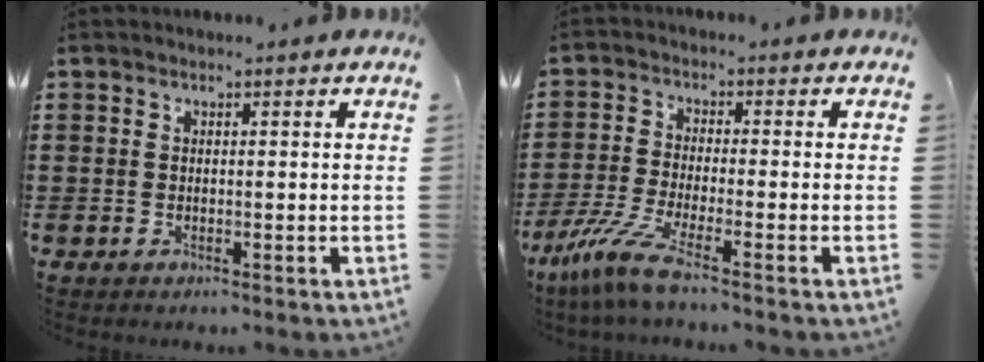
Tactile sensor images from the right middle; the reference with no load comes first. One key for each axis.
{"total": 6.8, "fx": -4.7, "fy": 0.5, "fz": 4.9, "tx": -0.122, "ty": -0.022, "tz": -0.094}